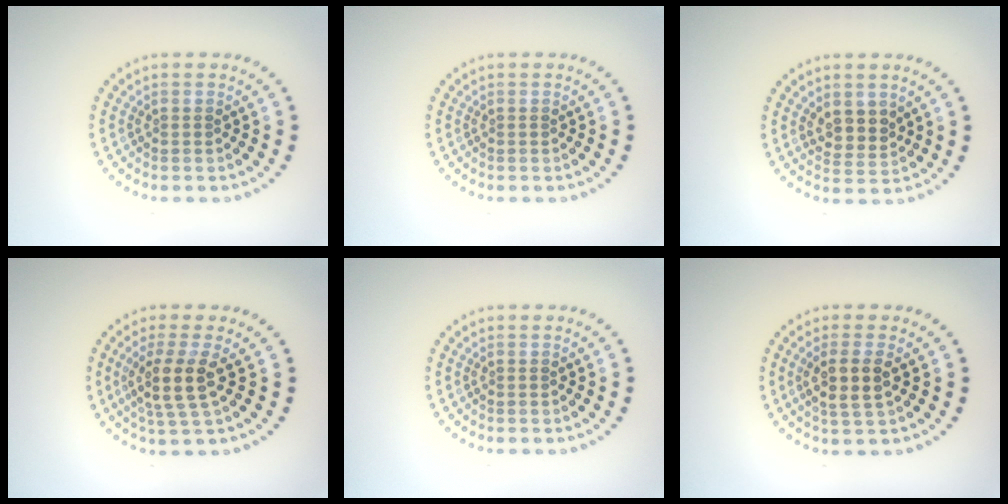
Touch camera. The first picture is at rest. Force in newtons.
{"total": 0.0}
{"total": 2.4, "press": 2.2, "slide": 1.1}
{"total": 3.5, "press": 2.8, "slide": 2.0}
{"total": 0.0}
{"total": 2.9, "press": 2.6, "slide": 1.3}